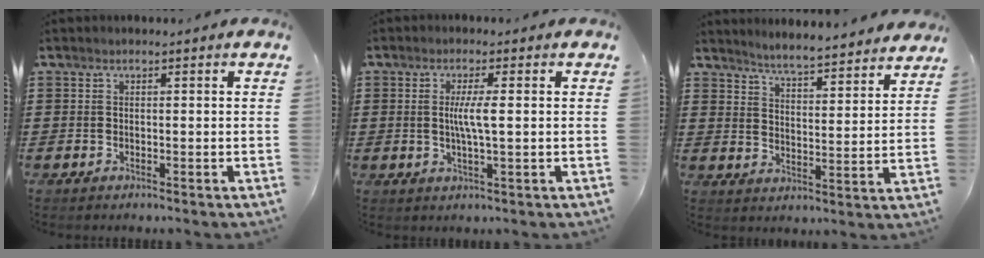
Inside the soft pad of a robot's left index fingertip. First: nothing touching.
{"total": 4.0, "force": [0.3, 0.3, 4.0], "torque": [-0.075, -0.003, 0.001]}
{"total": 4.1, "force": [4.1, -0.5, 0.4], "torque": [-0.033, -0.037, 0.066]}